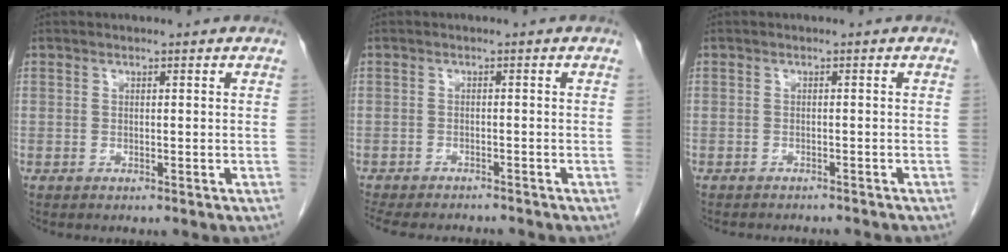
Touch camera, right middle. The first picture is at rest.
{"total": 10.1, "force": [-9.3, 2.1, 3.5], "torque": [-0.070, -0.010, -0.128]}
{"total": 6.0, "force": [-5.5, 1.3, 2.0], "torque": [-0.026, -0.005, -0.065]}